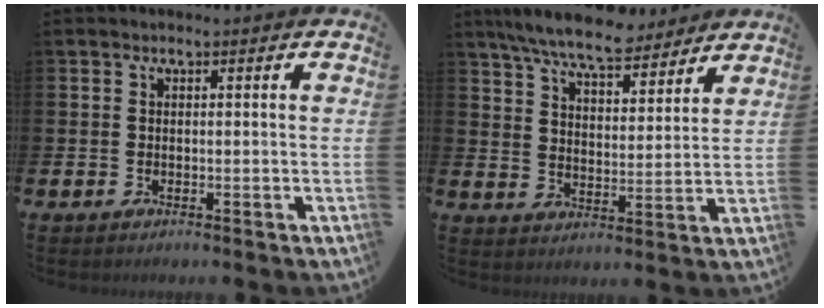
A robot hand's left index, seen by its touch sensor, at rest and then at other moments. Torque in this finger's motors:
{"motor_torque": [1.05, -1.09, 0.34, 0.21]}